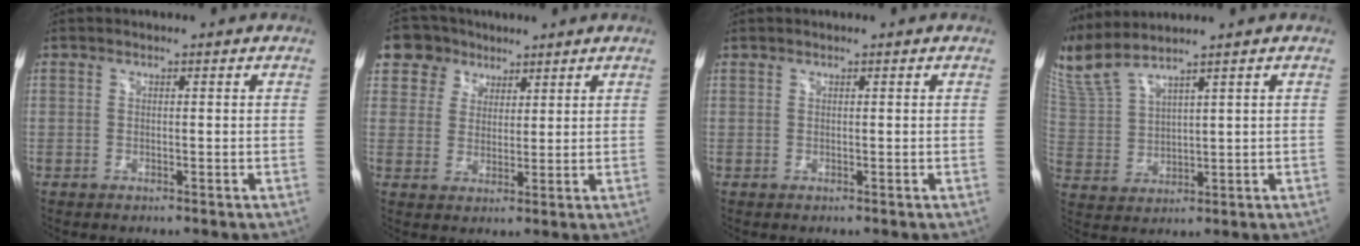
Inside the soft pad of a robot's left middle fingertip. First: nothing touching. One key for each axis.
{"total": 6.7, "fx": 4.0, "fy": 5.3, "fz": 0.6, "tx": -0.012, "ty": 0.017, "tz": 0.076}
{"total": 0.0}
{"total": 7.5, "fx": 6.6, "fy": -0.8, "fz": 3.4, "tx": -0.094, "ty": 0.005, "tz": 0.153}